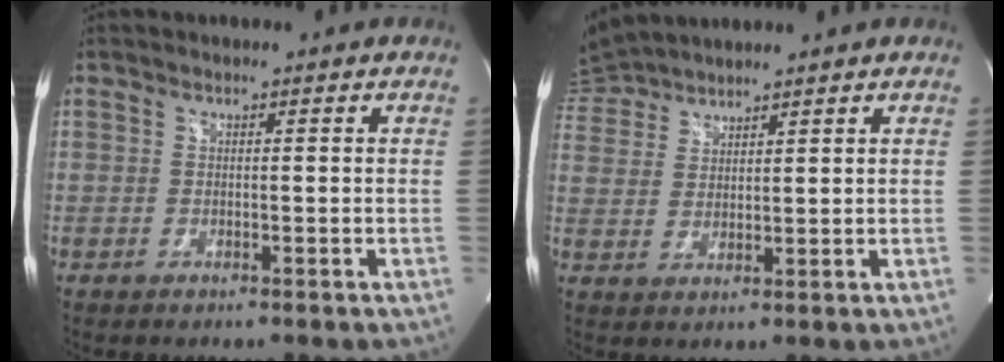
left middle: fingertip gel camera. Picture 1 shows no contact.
{"total": 6.8, "force": [6.7, 0.8, 1.1], "torque": [-0.039, 0.026, 0.139]}